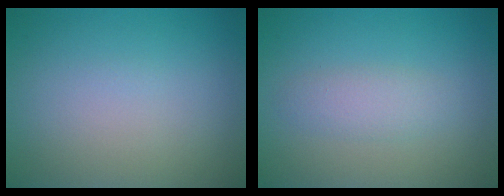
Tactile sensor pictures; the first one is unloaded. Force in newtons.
{"total": 2.0, "press": 2.0, "slide": 0.1}